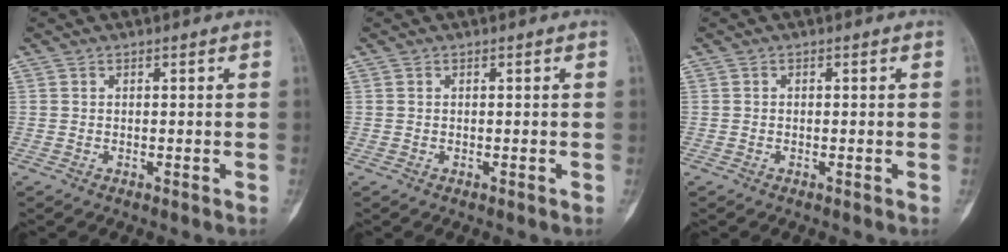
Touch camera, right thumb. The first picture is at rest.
{"total": 0.0}
{"total": 0.0}